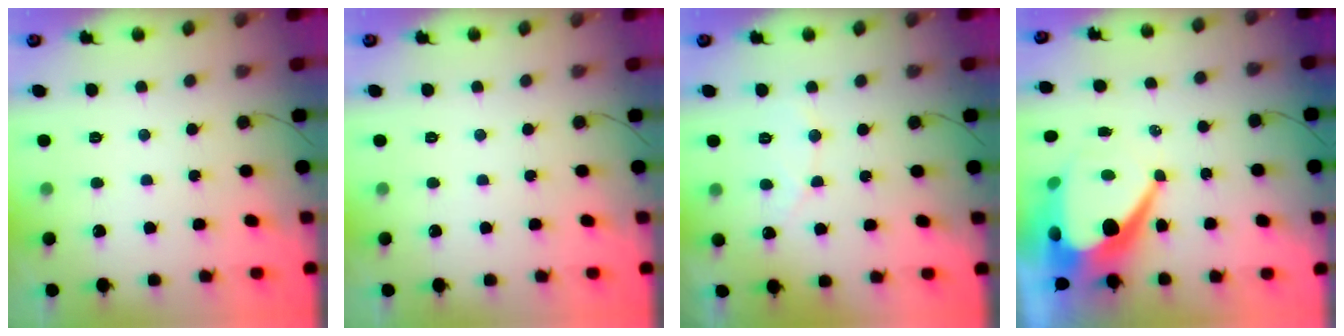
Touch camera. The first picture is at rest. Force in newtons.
{"total": 0.0}
{"total": 4.5, "press": 4.5, "slide": 0.3}
{"total": 14.3, "press": 14.2, "slide": 1.1}